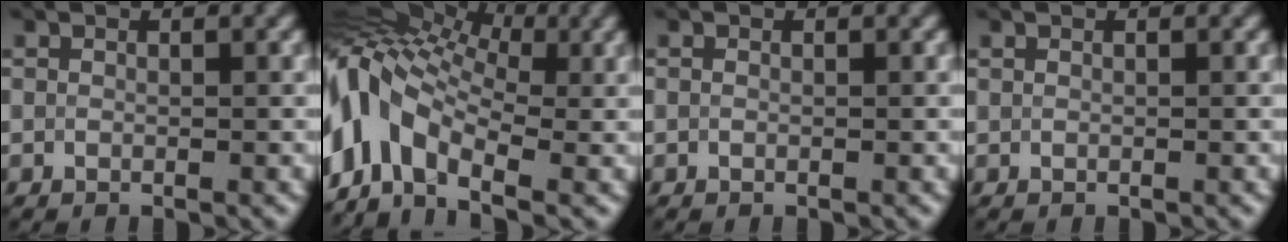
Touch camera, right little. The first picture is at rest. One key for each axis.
{"total": 11.4, "fx": -0.9, "fy": 7.7, "fz": 8.3, "tx": -0.179, "ty": 0.015, "tz": -0.033}
{"total": 0.0}
{"total": 0.0}